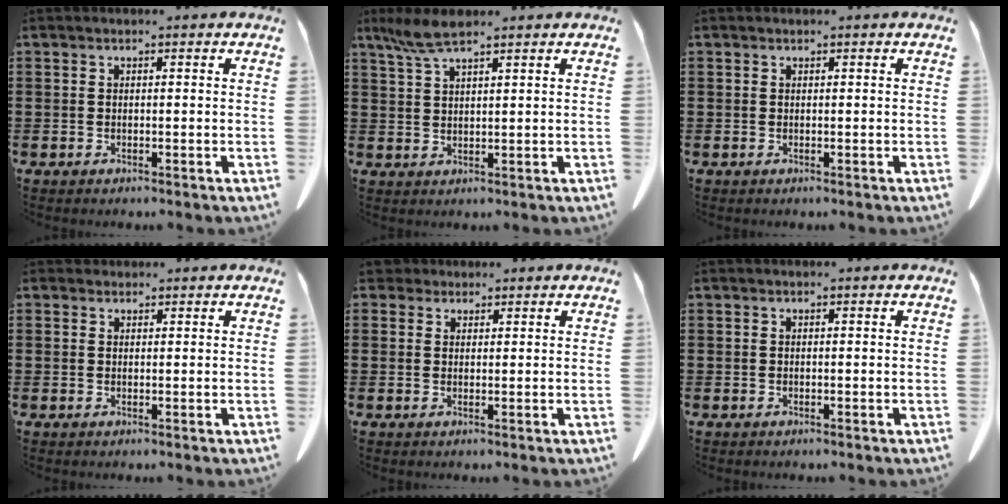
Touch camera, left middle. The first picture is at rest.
{"total": 4.7, "force": [3.3, 0.8, 3.3], "torque": [-0.079, -0.003, 0.058]}
{"total": 0.0}
{"total": 0.9, "force": [0.8, 0.4, 0.0], "torque": [-0.001, 0.001, 0.016]}
{"total": 2.3, "force": [1.9, 1.2, 0.5], "torque": [-0.010, 0.006, 0.036]}
{"total": 0.0}